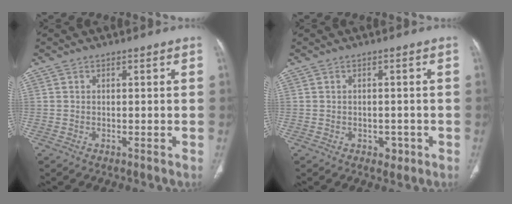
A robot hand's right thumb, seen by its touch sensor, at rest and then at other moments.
{"total": 2.0, "force": [-0.9, 1.6, 1.0], "torque": [-0.003, 0.002, -0.008]}